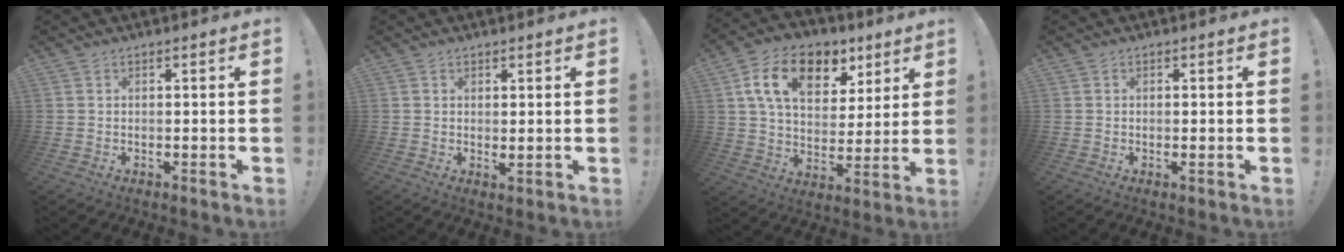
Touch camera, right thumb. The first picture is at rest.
{"total": 1.4, "force": [1.1, 0.2, 0.9], "torque": [-0.006, -0.009, 0.017]}
{"total": 17.3, "force": [8.0, 11.3, 10.4], "torque": [-0.170, -0.023, 0.145]}
{"total": 0.8, "force": [0.2, -0.1, 0.8], "torque": [-0.013, -0.001, 0.002]}